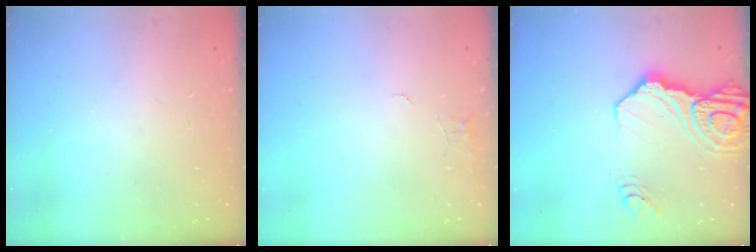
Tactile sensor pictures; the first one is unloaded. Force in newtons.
{"total": 3.7, "press": 3.7, "slide": 0.3}
{"total": 17.6, "press": 17.5, "slide": 2.0}